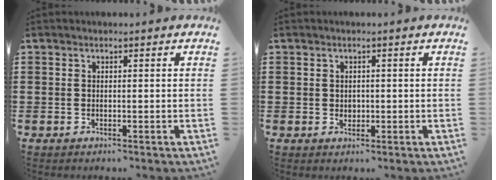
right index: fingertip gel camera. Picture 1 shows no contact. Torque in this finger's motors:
{"motor_torque": [2.14, 0.00, 0.07, 0.03]}